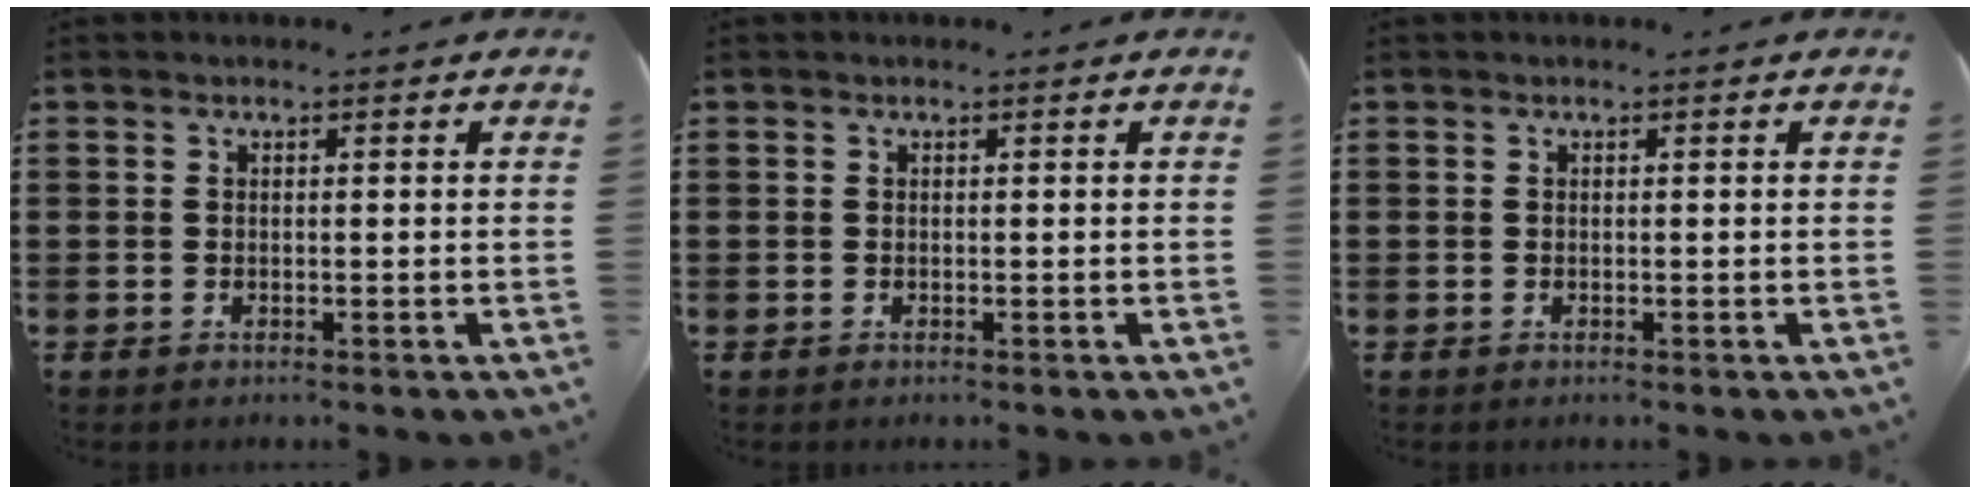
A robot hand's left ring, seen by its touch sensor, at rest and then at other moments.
{"total": 0.0}
{"total": 0.0}